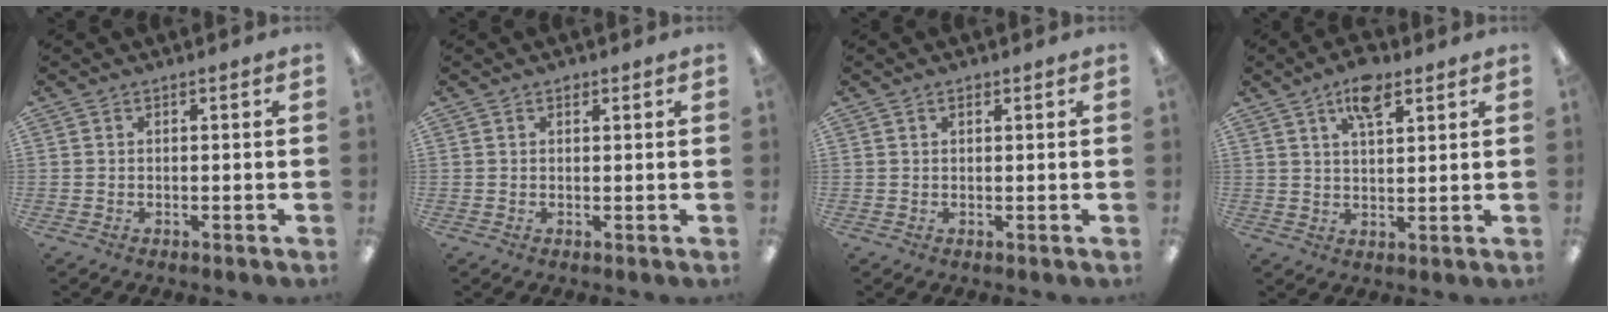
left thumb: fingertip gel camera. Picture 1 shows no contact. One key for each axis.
{"total": 1.0, "fx": 0.7, "fy": 0.6, "fz": 0.4, "tx": -0.002, "ty": -0.003, "tz": 0.010}
{"total": 0.9, "fx": 0.6, "fy": 0.4, "fz": 0.5, "tx": -0.010, "ty": 0.001, "tz": 0.011}
{"total": 7.8, "fx": 5.0, "fy": 3.0, "fz": 5.2, "tx": -0.089, "ty": -0.013, "tz": 0.084}